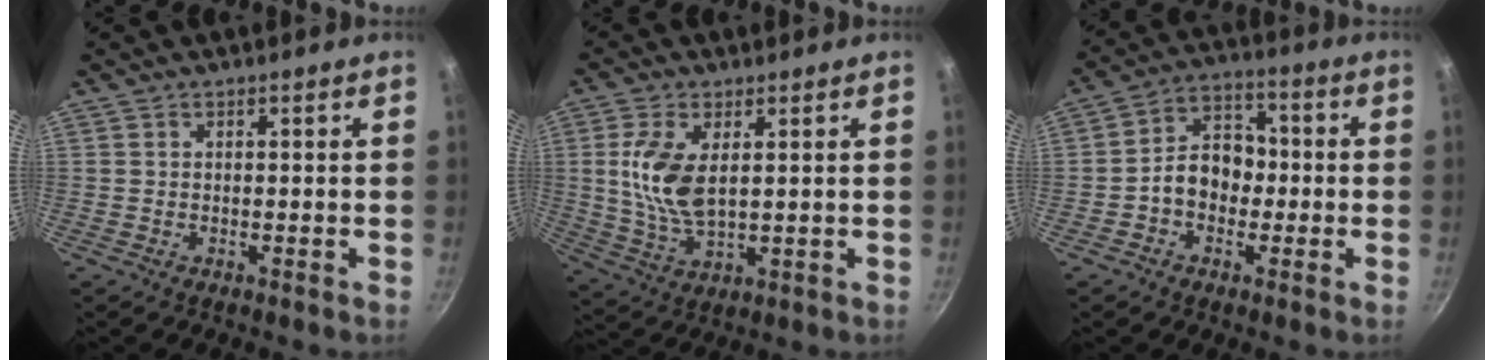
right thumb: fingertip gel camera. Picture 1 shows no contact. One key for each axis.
{"total": 10.2, "fx": 2.0, "fy": 5.2, "fz": 8.5, "tx": -0.172, "ty": -0.011, "tz": 0.044}
{"total": 9.2, "fx": -1.4, "fy": 7.0, "fz": 5.7, "tx": -0.047, "ty": 0.034, "tz": -0.037}